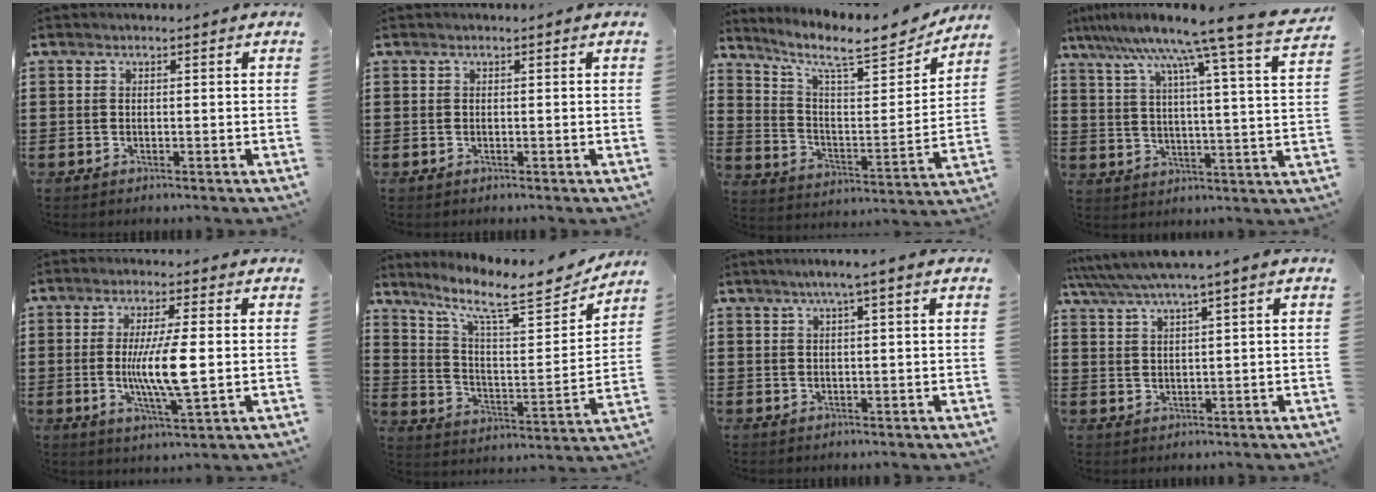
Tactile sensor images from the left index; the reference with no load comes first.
{"total": 0.0}
{"total": 10.4, "force": [8.7, 2.0, 5.4], "torque": [-0.119, -0.062, 0.141]}
{"total": 10.4, "force": [9.1, -1.3, 4.9], "torque": [-0.117, -0.071, 0.140]}
{"total": 8.4, "force": [0.0, 1.4, 8.3], "torque": [-0.154, -0.012, -0.008]}
{"total": 11.6, "force": [9.1, 2.4, 6.9], "torque": [-0.145, -0.053, 0.146]}
{"total": 2.4, "force": [1.3, -0.3, 2.0], "torque": [-0.039, -0.002, 0.021]}
{"total": 3.7, "force": [2.8, -0.2, 2.5], "torque": [-0.056, -0.009, 0.047]}